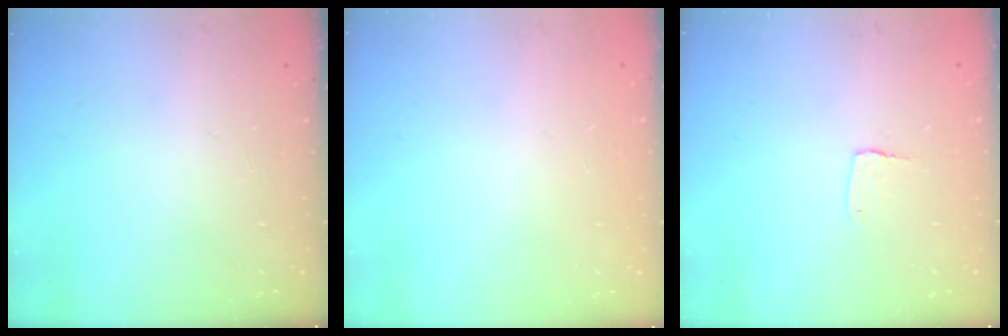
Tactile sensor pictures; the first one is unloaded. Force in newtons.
{"total": 0.0}
{"total": 3.1, "press": 3.1, "slide": 0.3}